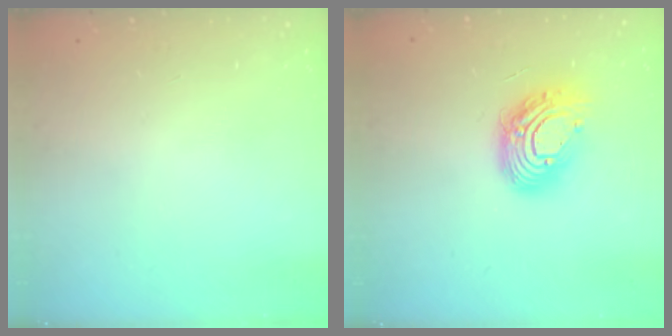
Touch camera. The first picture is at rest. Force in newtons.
{"total": 14.4, "press": 14.3, "slide": 1.3}